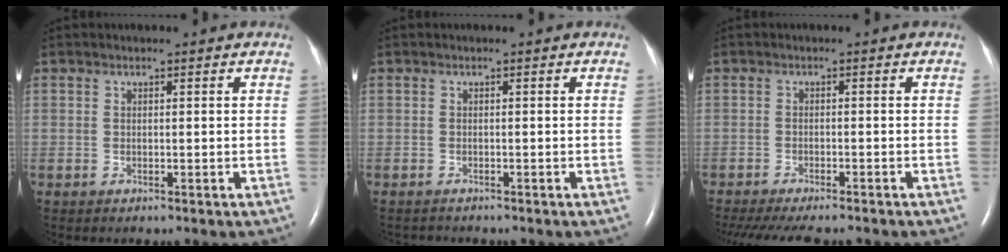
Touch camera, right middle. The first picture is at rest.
{"total": 1.1, "force": [-1.0, 0.3, -0.2], "torque": [-0.004, -0.003, -0.016]}
{"total": 12.7, "force": [-11.0, 2.6, 5.8], "torque": [-0.103, -0.019, -0.151]}